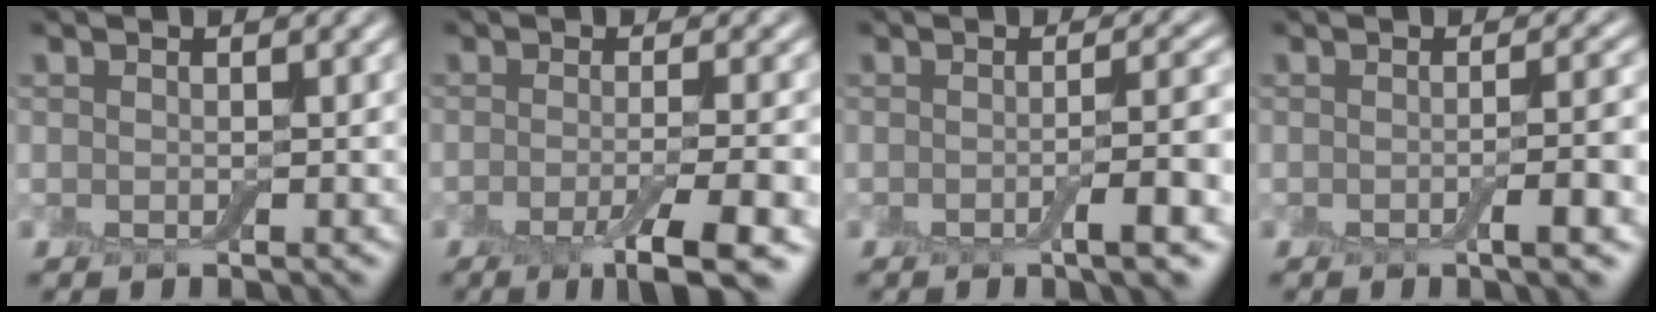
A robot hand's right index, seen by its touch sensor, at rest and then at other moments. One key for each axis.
{"total": 6.7, "fx": -3.2, "fy": 1.4, "fz": 5.8, "tx": -0.081, "ty": -0.007, "tz": -0.052}
{"total": 4.5, "fx": -1.3, "fy": 0.8, "fz": 4.3, "tx": -0.058, "ty": 0.006, "tz": -0.025}
{"total": 3.8, "fx": -0.9, "fy": 0.8, "fz": 3.6, "tx": -0.047, "ty": 0.004, "tz": -0.019}